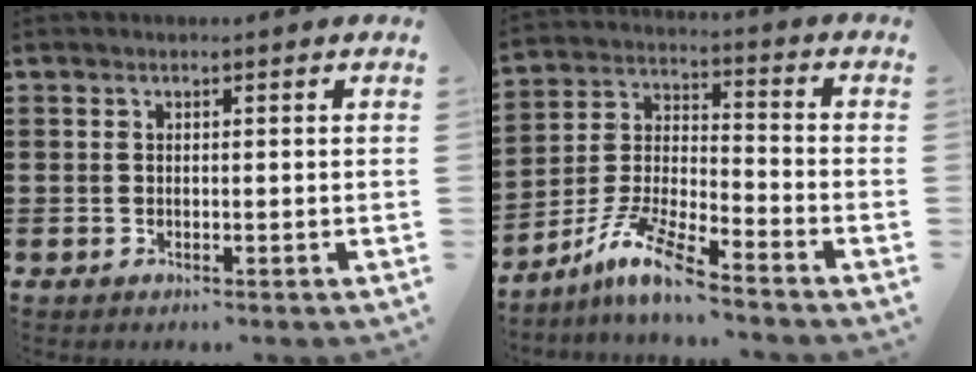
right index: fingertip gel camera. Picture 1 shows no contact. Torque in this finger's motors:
{"motor_torque": [-1.02, 1.12, 0.52, 0.15]}